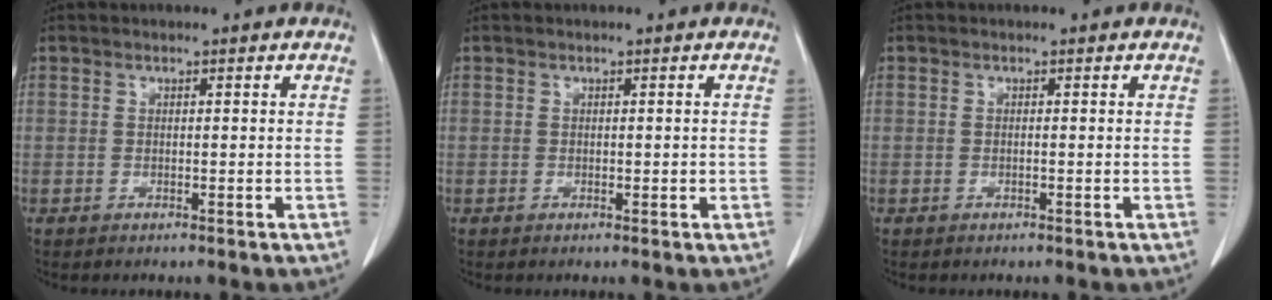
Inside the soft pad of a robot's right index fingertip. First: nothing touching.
{"total": 0.9, "force": [-0.1, 0.5, 0.8], "torque": [-0.011, 0.000, 0.001]}
{"total": 0.0}